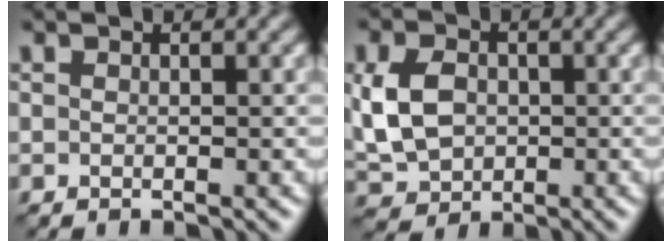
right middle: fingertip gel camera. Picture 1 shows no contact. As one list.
[{"total": 6.4, "force": [0.2, 4.8, 4.3], "torque": [-0.114, 0.004, 0.009]}]